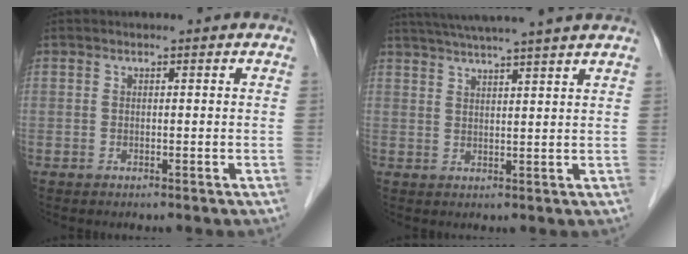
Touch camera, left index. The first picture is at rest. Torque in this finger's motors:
{"motor_torque": [0.79, -0.95, 0.53, 0.13]}